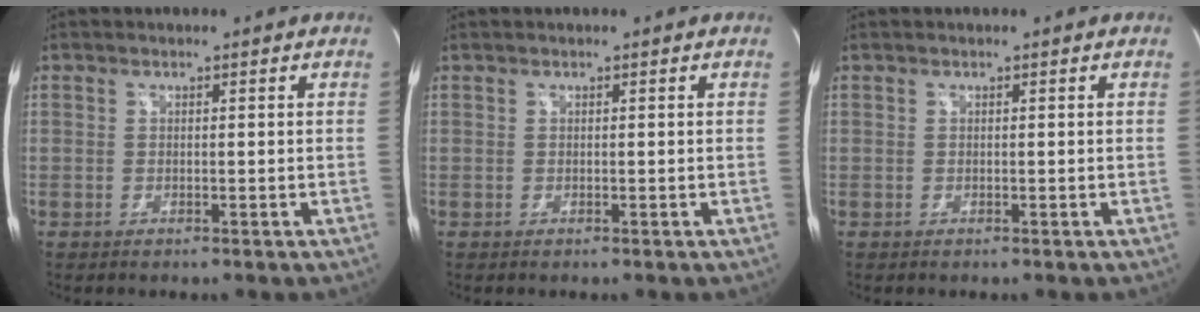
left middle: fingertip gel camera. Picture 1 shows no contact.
{"total": 0.0}
{"total": 0.0}